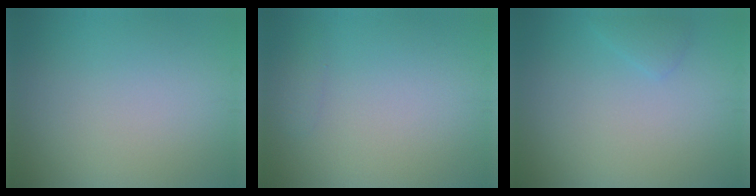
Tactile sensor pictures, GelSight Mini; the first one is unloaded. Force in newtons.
{"total": 0.8, "press": 0.8, "slide": 0.0}
{"total": 1.0, "press": 1.0, "slide": 0.1}